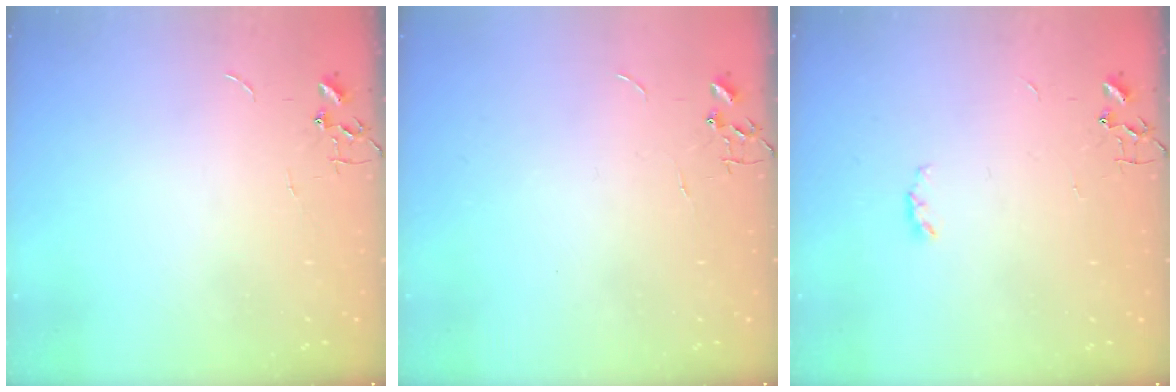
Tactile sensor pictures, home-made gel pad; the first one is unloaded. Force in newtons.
{"total": 0.0}
{"total": 3.3, "press": 3.3, "slide": 0.5}